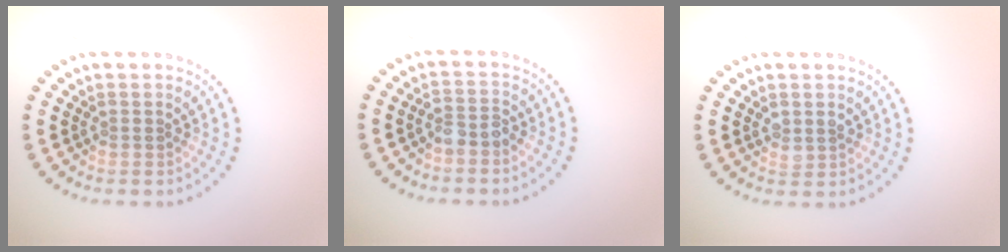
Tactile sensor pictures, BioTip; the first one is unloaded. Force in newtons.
{"total": 1.7, "press": 1.4, "slide": 1.0}
{"total": 1.1, "press": 1.0, "slide": 0.3}